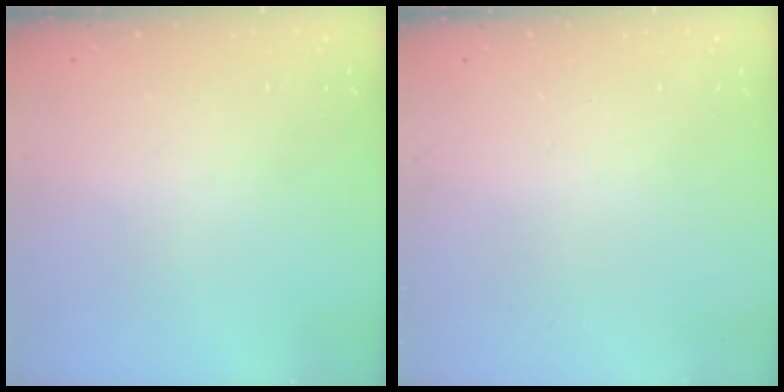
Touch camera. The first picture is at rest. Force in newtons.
{"total": 0.0}